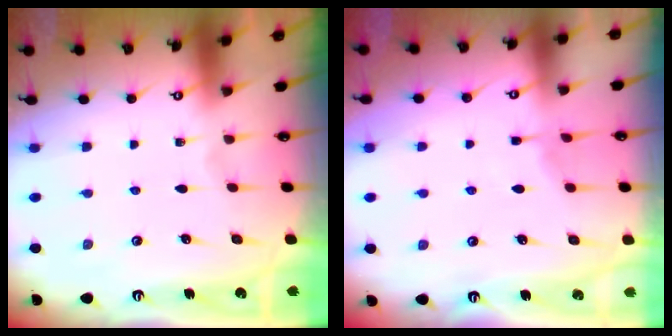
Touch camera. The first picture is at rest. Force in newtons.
{"total": 3.0, "press": 2.9, "slide": 0.5}